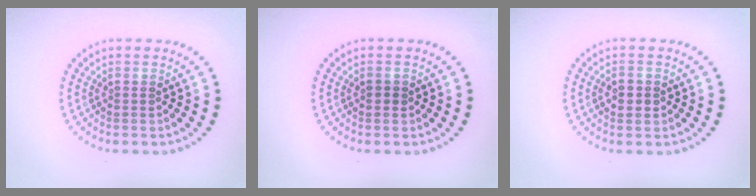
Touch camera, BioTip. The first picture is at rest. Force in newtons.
{"total": 0.7, "press": 0.6, "slide": 0.2}
{"total": 2.2, "press": 2.2, "slide": 0.1}